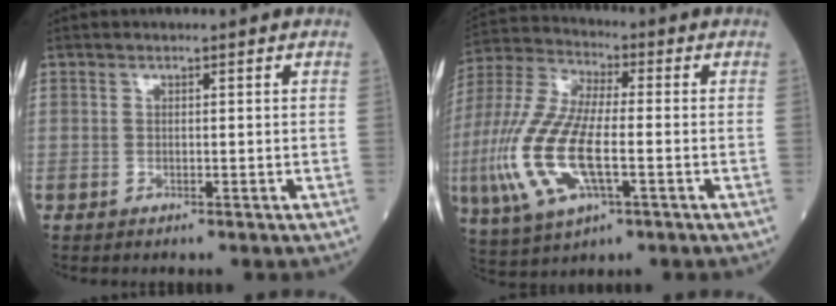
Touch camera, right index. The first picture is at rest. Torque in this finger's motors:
{"motor_torque": [1.86, -0.27, 1.05, 0.21]}